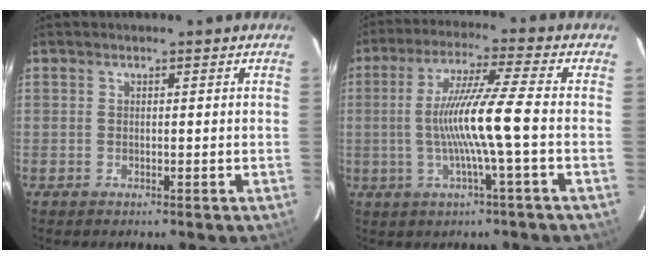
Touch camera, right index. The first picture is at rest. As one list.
[{"total": 10.9, "force": [-1.8, -1.4, 10.7], "torque": [-0.202, -0.002, -0.029]}]